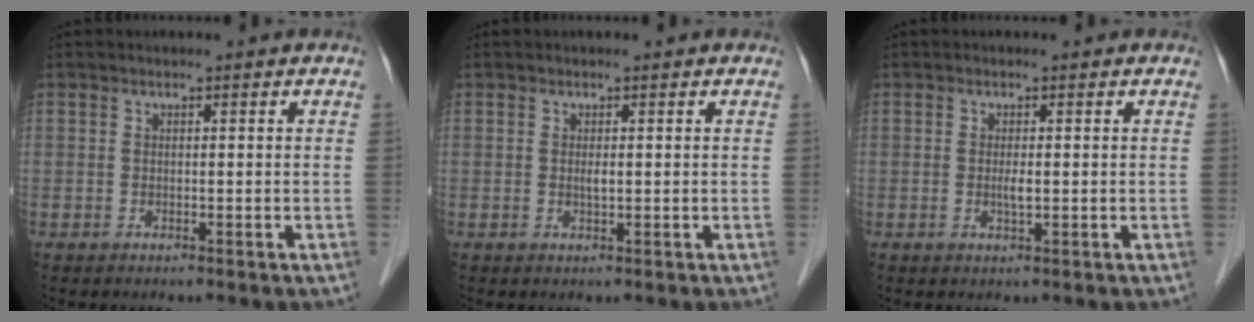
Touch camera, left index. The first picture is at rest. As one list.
[{"total": 0.9, "force": [0.1, 0.1, 0.8], "torque": [-0.019, -0.003, 0.002]}, {"total": 1.4, "force": [0.0, 0.2, 1.3], "torque": [-0.028, -0.003, -0.001]}]